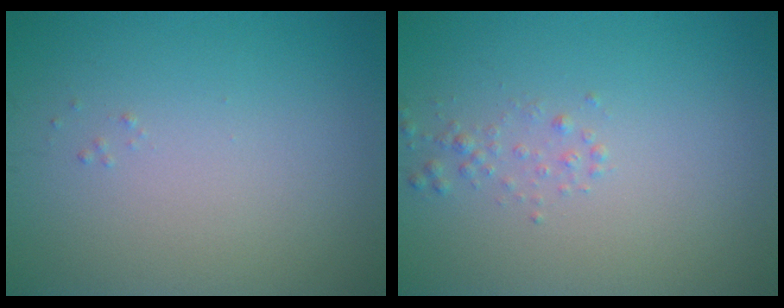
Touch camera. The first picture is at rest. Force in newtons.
{"total": 0.9, "press": 0.9, "slide": 0.0}